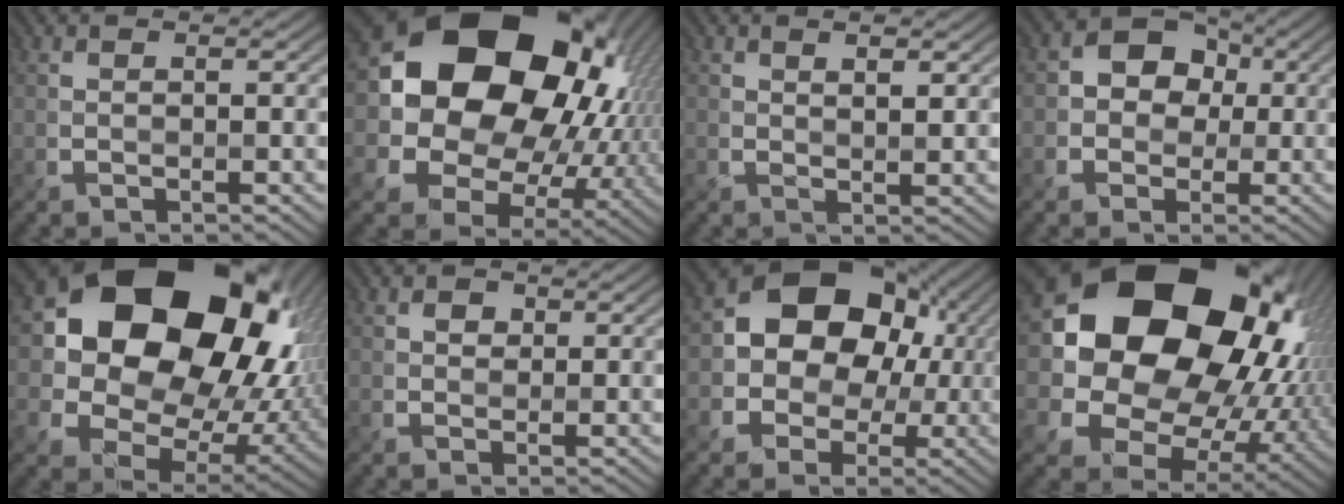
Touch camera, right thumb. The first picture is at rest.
{"total": 20.7, "force": [4.4, 16.0, 12.3], "torque": [-0.246, -0.020, 0.107]}
{"total": 1.8, "force": [1.2, 0.5, 1.3], "torque": [-0.020, -0.011, 0.025]}
{"total": 6.4, "force": [0.4, 5.7, 2.8], "torque": [-0.040, 0.017, -0.014]}
{"total": 19.8, "force": [4.8, 15.5, 11.4], "torque": [-0.238, -0.014, 0.121]}
{"total": 1.2, "force": [0.3, 1.1, 0.3], "torque": [-0.005, -0.005, 0.006]}
{"total": 12.8, "force": [0.8, 10.5, 7.4], "torque": [-0.121, -0.008, 0.005]}
{"total": 22.9, "force": [6.2, 18.0, 12.7], "torque": [-0.310, -0.008, 0.140]}